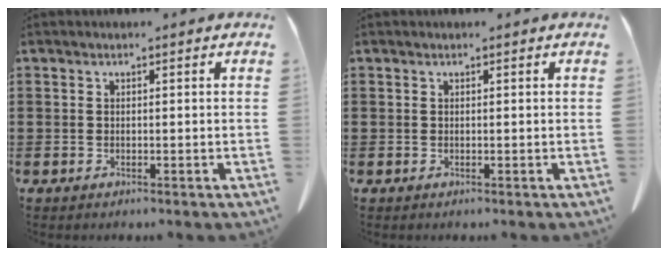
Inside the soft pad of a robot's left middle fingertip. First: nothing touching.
{"total": 0.0}